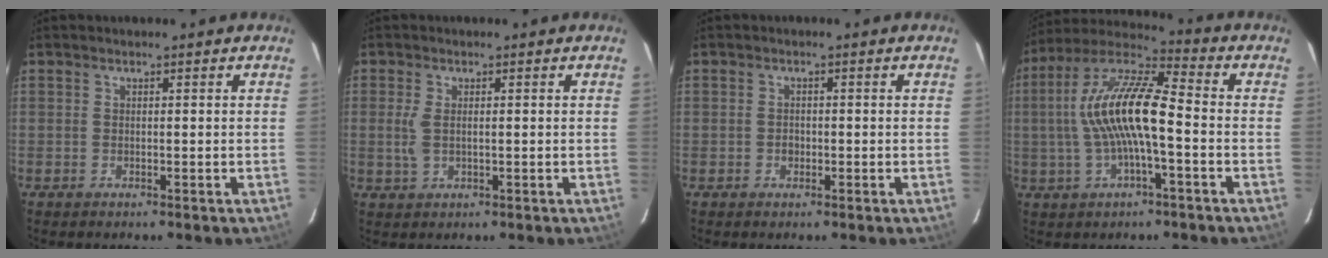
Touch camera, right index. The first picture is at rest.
{"total": 3.5, "force": [0.1, 1.7, 3.0], "torque": [-0.063, -0.002, 0.004]}
{"total": 1.5, "force": [-0.4, 1.3, 0.6], "torque": [-0.011, 0.004, -0.005]}
{"total": 14.7, "force": [-1.2, 3.7, 14.2], "torque": [-0.273, 0.017, -0.028]}